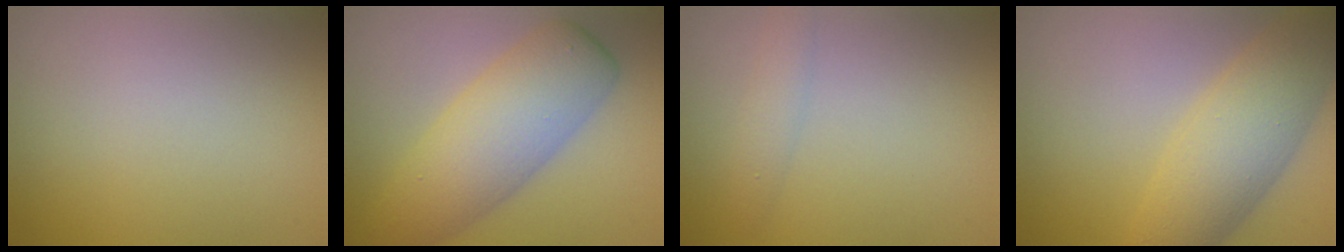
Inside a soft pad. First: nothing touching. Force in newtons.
{"total": 7.6, "press": 7.6, "slide": 0.1}
{"total": 1.7, "press": 1.7, "slide": 0.1}
{"total": 7.5, "press": 7.5, "slide": 0.2}